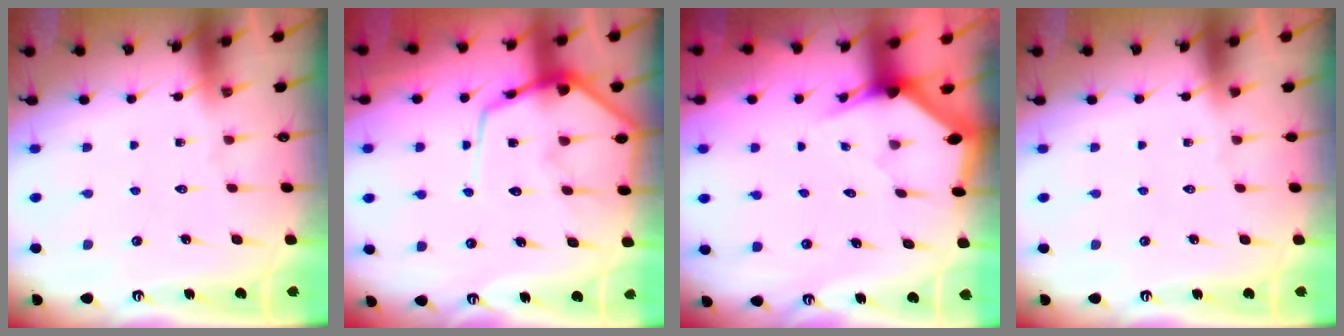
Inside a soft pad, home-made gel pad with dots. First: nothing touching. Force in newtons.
{"total": 11.8, "press": 11.8, "slide": 1.1}
{"total": 2.8, "press": 2.8, "slide": 0.1}
{"total": 0.0}